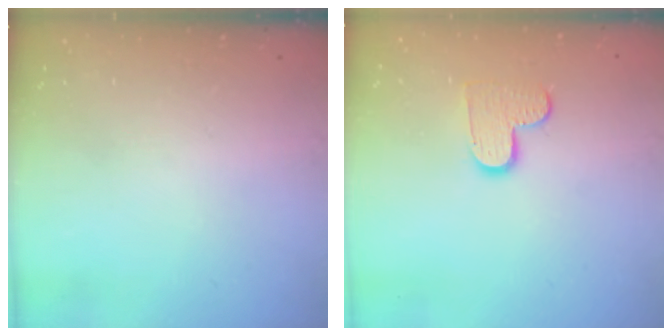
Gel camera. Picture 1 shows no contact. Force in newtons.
{"total": 8.2, "press": 8.1, "slide": 0.2}